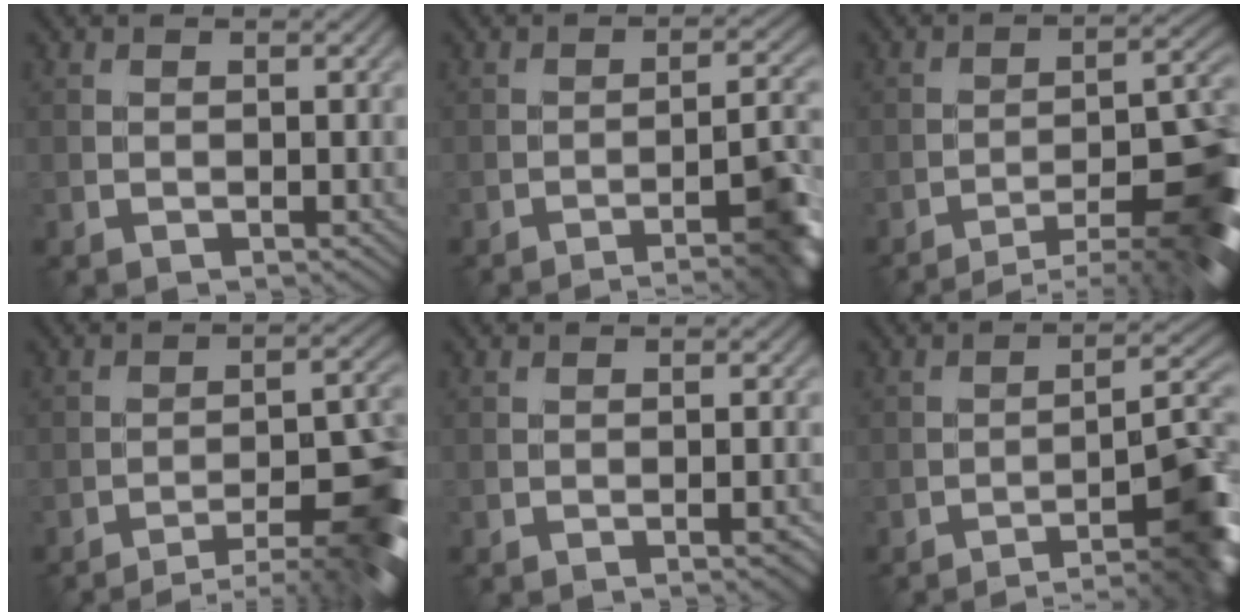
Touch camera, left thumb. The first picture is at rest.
{"total": 7.6, "force": [-4.4, 1.4, 6.1], "torque": [-0.073, 0.003, -0.064]}
{"total": 11.2, "force": [-7.6, 2.5, 7.9], "torque": [-0.110, 0.003, -0.104]}
{"total": 10.0, "force": [-6.7, 2.2, 7.1], "torque": [-0.096, 0.004, -0.087]}
{"total": 1.2, "force": [-0.6, 0.1, 1.0], "torque": [-0.013, 0.002, -0.009]}
{"total": 10.5, "force": [-6.5, 2.2, 8.0], "torque": [-0.103, 0.013, -0.093]}